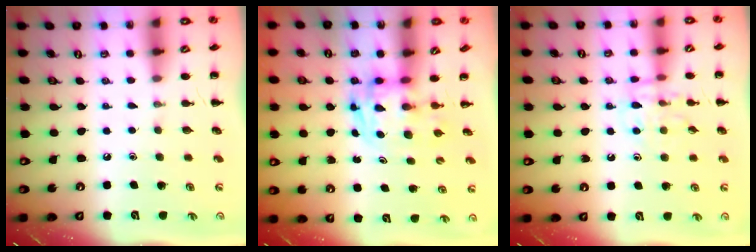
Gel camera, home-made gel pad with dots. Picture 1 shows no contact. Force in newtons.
{"total": 2.9, "press": 2.9, "slide": 0.5}
{"total": 10.7, "press": 10.7, "slide": 0.6}